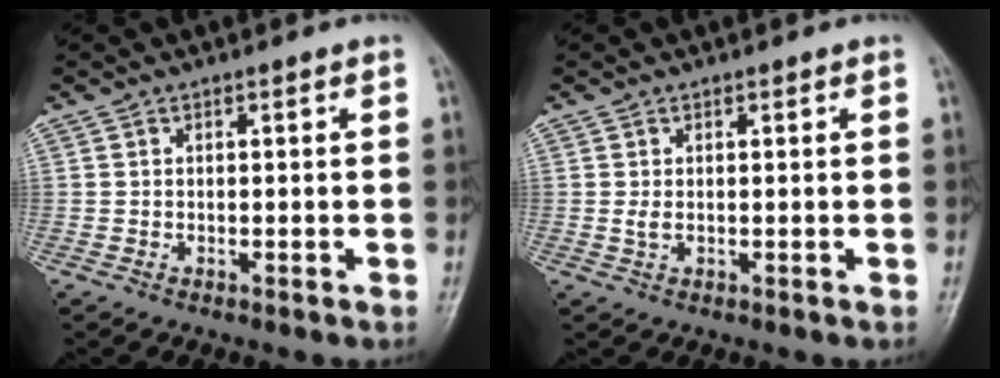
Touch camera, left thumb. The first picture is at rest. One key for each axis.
{"total": 1.3, "fx": 0.3, "fy": 0.7, "fz": 1.1, "tx": -0.019, "ty": -0.003, "tz": 0.009}